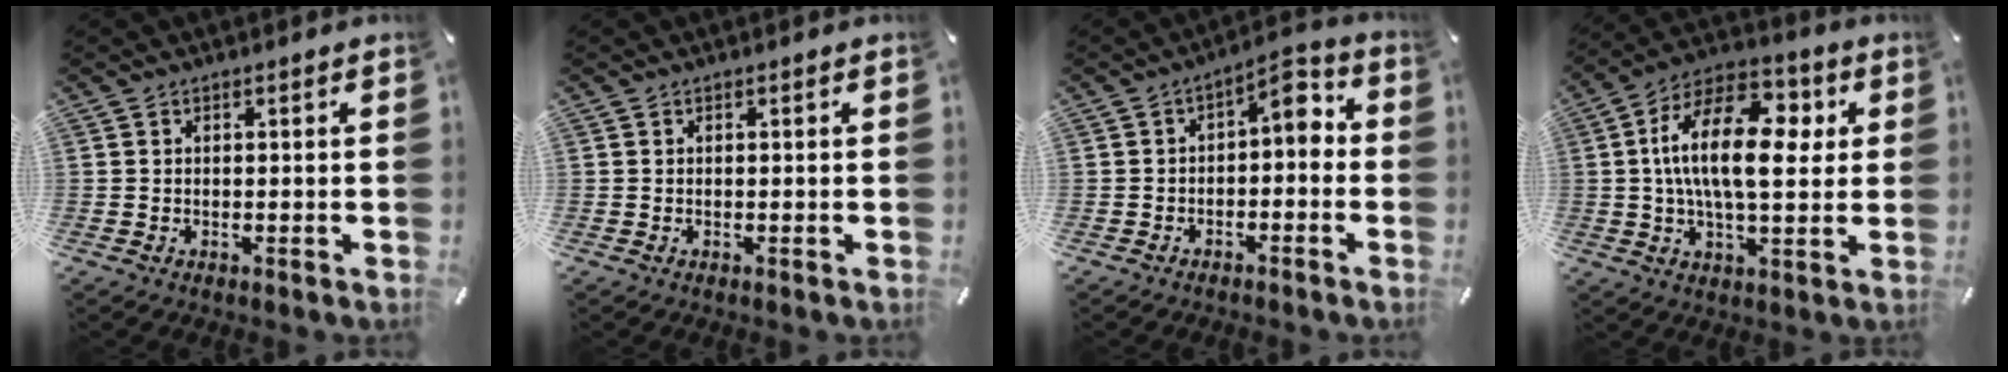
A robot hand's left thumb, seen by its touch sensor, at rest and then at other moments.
{"total": 0.0}
{"total": 4.9, "force": [-0.3, 2.8, 4.0], "torque": [-0.058, -0.004, -0.020]}
{"total": 18.6, "force": [2.9, 9.3, 15.8], "torque": [-0.296, 0.006, 0.044]}